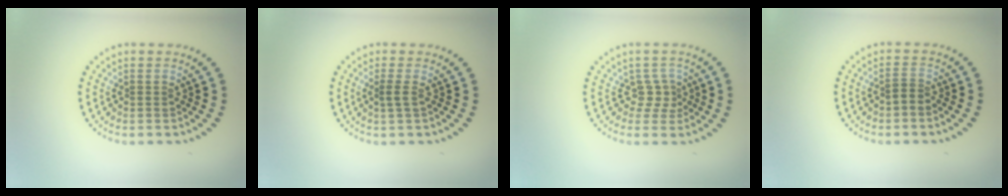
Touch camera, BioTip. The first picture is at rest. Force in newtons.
{"total": 0.9, "press": 0.8, "slide": 0.5}
{"total": 1.9, "press": 1.3, "slide": 1.3}
{"total": 1.3, "press": 1.0, "slide": 0.9}